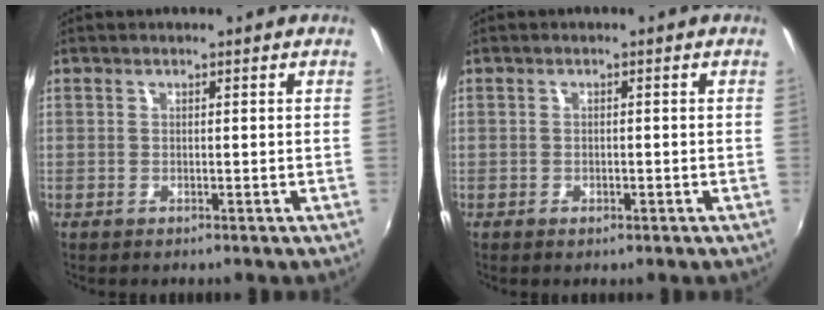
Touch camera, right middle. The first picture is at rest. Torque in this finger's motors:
{"motor_torque": [-0.19, 0.01, -0.04, -0.01]}